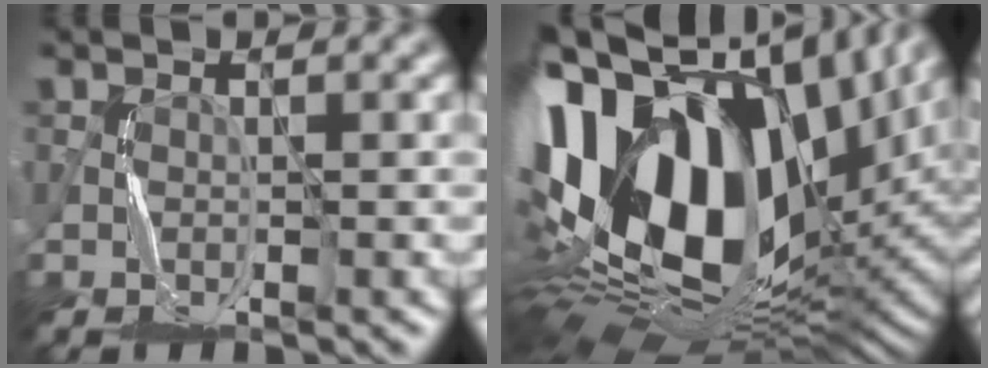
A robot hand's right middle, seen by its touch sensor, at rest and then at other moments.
{"total": 20.5, "force": [4.0, 12.6, 15.6], "torque": [-0.312, -0.019, 0.081]}